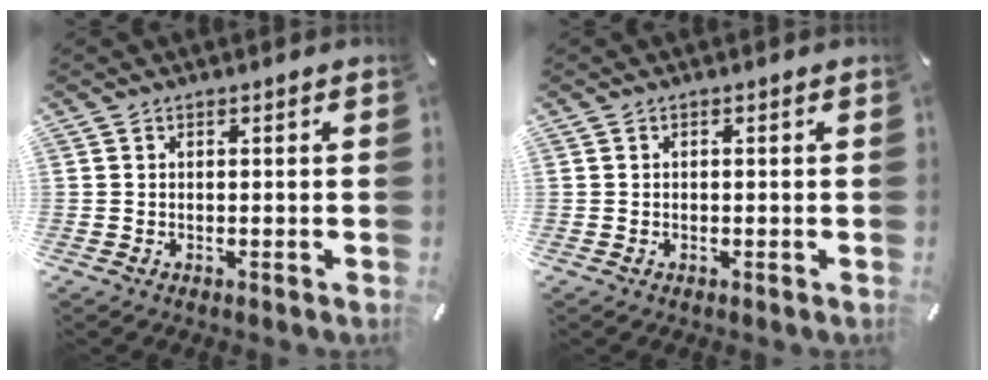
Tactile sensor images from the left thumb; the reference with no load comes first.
{"total": 0.0}